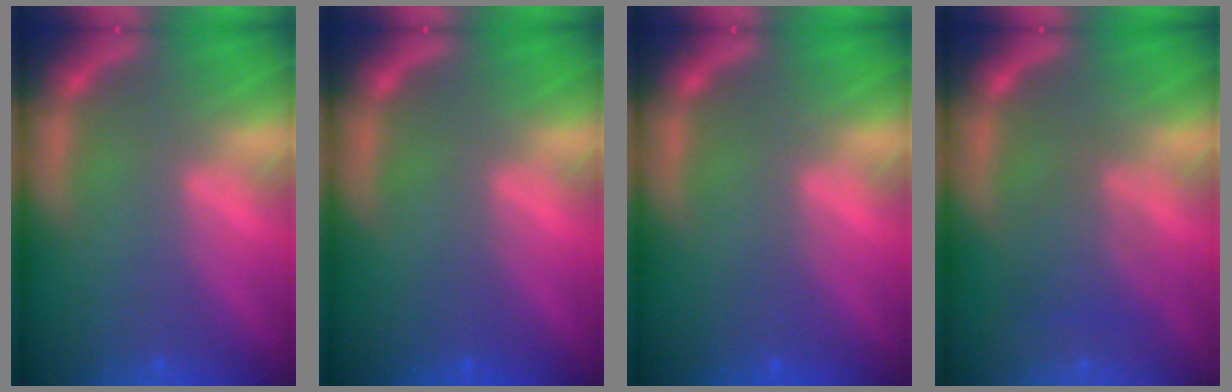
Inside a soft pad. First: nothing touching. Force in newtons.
{"total": 1.0}
{"total": 0.9}
{"total": 3.0}